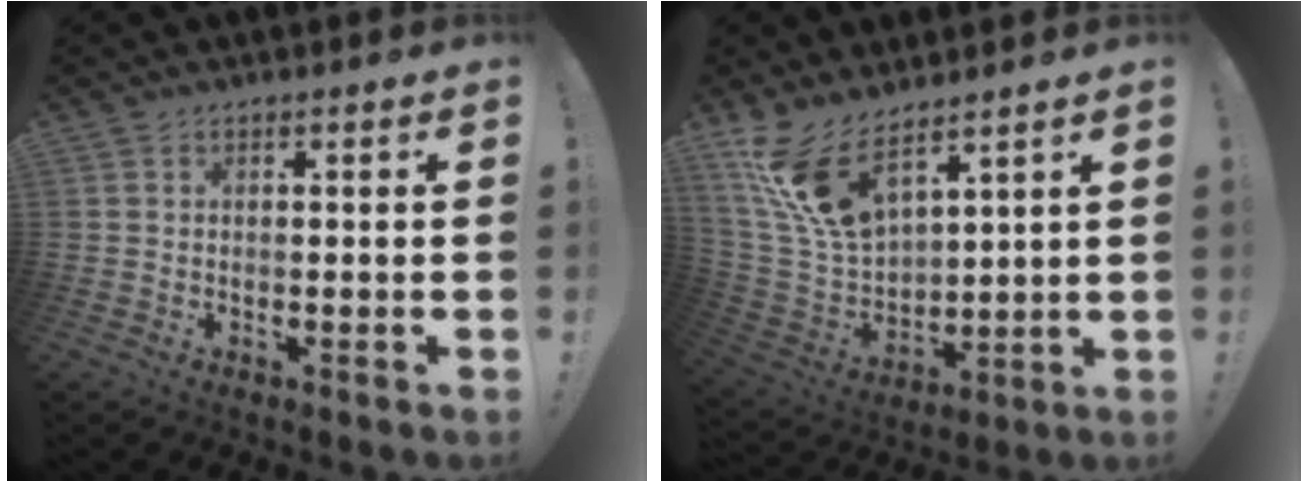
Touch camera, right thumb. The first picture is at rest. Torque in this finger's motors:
{"motor_torque": [1.50, 1.74, 0.68, 0.62, 0.25]}